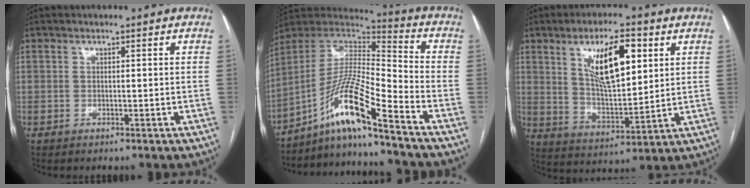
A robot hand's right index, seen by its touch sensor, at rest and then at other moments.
{"total": 13.5, "force": [-9.5, -0.2, 9.7], "torque": [-0.186, 0.012, -0.173]}
{"total": 12.6, "force": [5.1, 3.8, 10.9], "torque": [-0.194, 0.004, 0.095]}